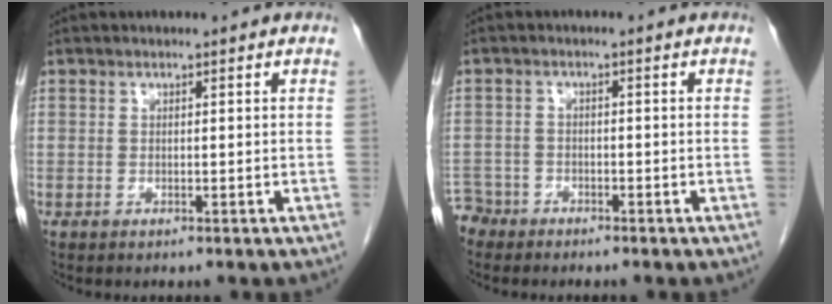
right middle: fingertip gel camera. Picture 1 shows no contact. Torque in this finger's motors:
{"motor_torque": [0.42, -0.65, -0.03, -0.12]}